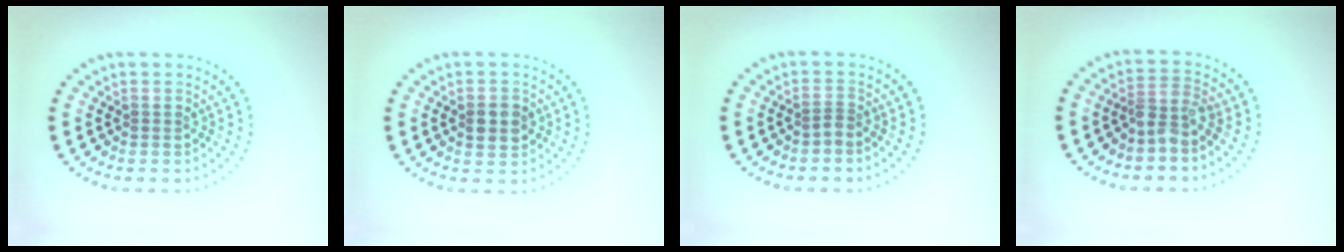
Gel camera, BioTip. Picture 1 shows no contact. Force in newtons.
{"total": 2.2, "press": 2.2, "slide": 0.2}
{"total": 0.7, "press": 0.4, "slide": 0.6}
{"total": 2.3, "press": 1.9, "slide": 1.4}